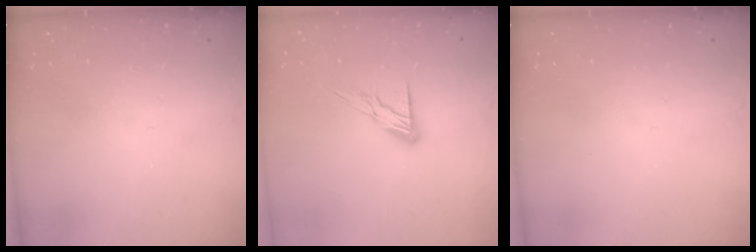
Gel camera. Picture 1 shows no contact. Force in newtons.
{"total": 9.8, "press": 9.8, "slide": 0.5}
{"total": 0.0}